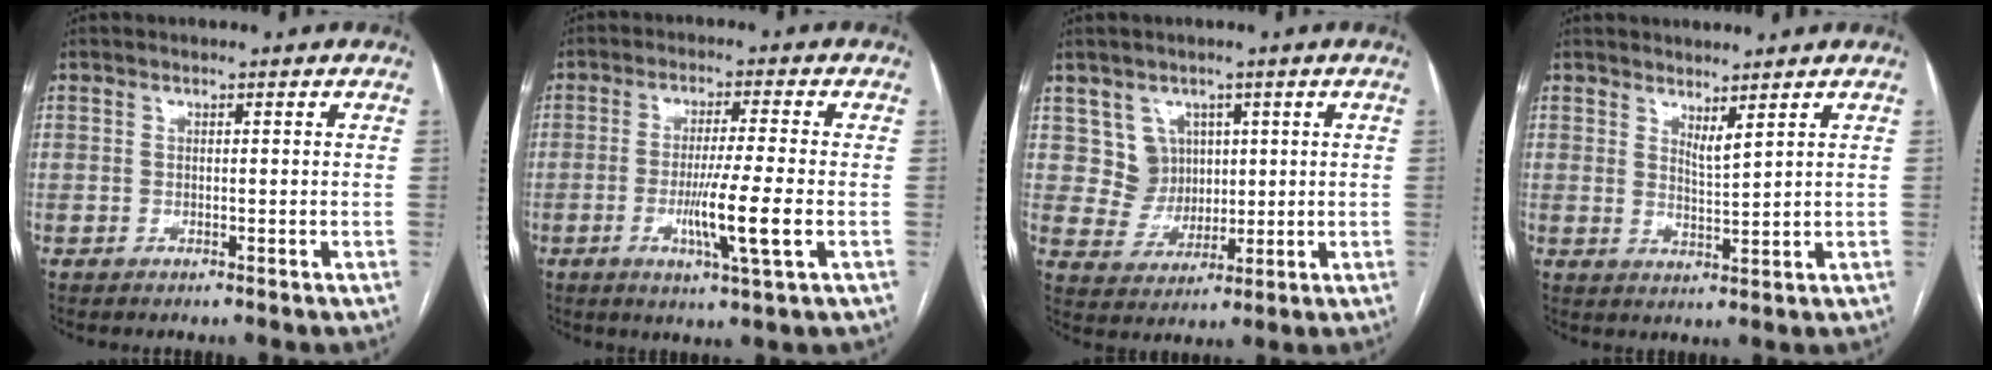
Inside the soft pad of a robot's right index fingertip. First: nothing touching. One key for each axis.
{"total": 8.2, "fx": -2.1, "fy": -0.7, "fz": 7.9, "tx": -0.140, "ty": -0.021, "tz": -0.038}
{"total": 5.7, "fx": 2.2, "fy": 5.2, "fz": 0.5, "tx": -0.010, "ty": 0.016, "tz": 0.050}
{"total": 2.2, "fx": 1.7, "fy": 0.1, "fz": 1.3, "tx": -0.027, "ty": -0.016, "tz": 0.037}